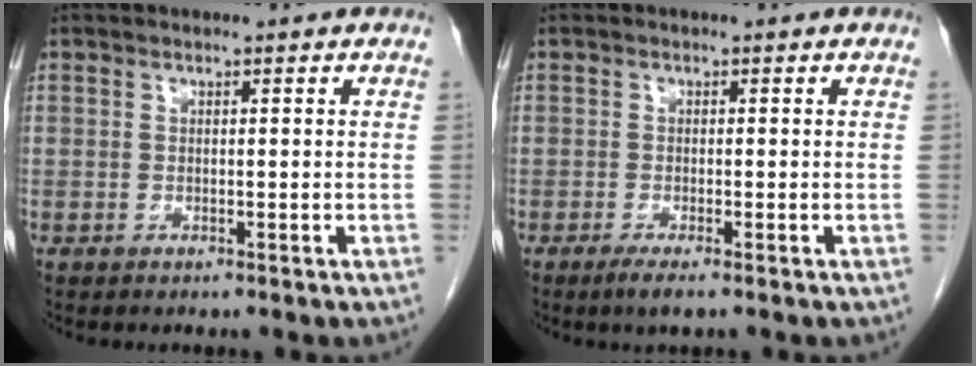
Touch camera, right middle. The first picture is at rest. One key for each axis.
{"total": 2.0, "fx": -1.2, "fy": -0.1, "fz": 1.6, "tx": -0.031, "ty": -0.007, "tz": -0.024}